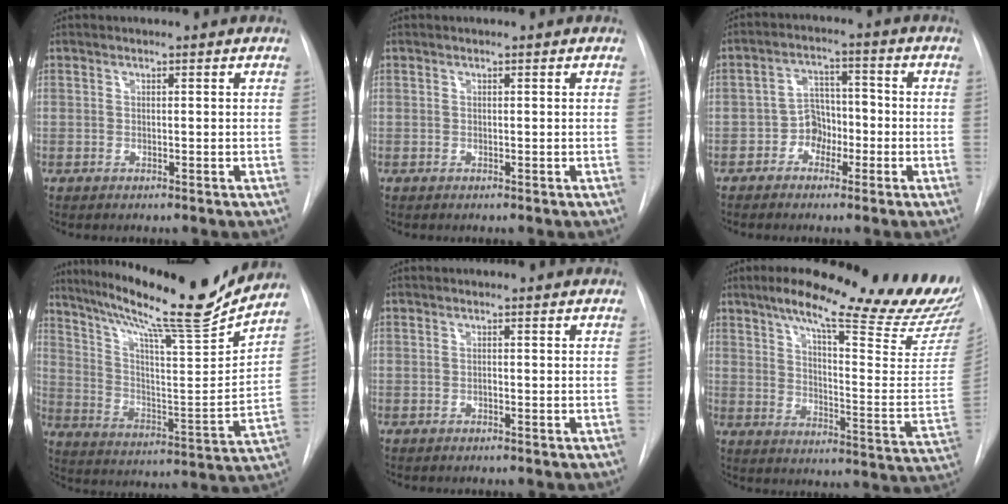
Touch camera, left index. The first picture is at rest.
{"total": 0.0}
{"total": 5.0, "force": [-2.2, 3.7, 2.5], "torque": [-0.039, 0.022, -0.041]}
{"total": 21.9, "force": [19.1, 0.1, 10.9], "torque": [-0.184, -0.039, 0.292]}
{"total": 0.0}
{"total": 28.7, "force": [23.0, 3.5, 16.8], "torque": [-0.200, -0.071, 0.291]}